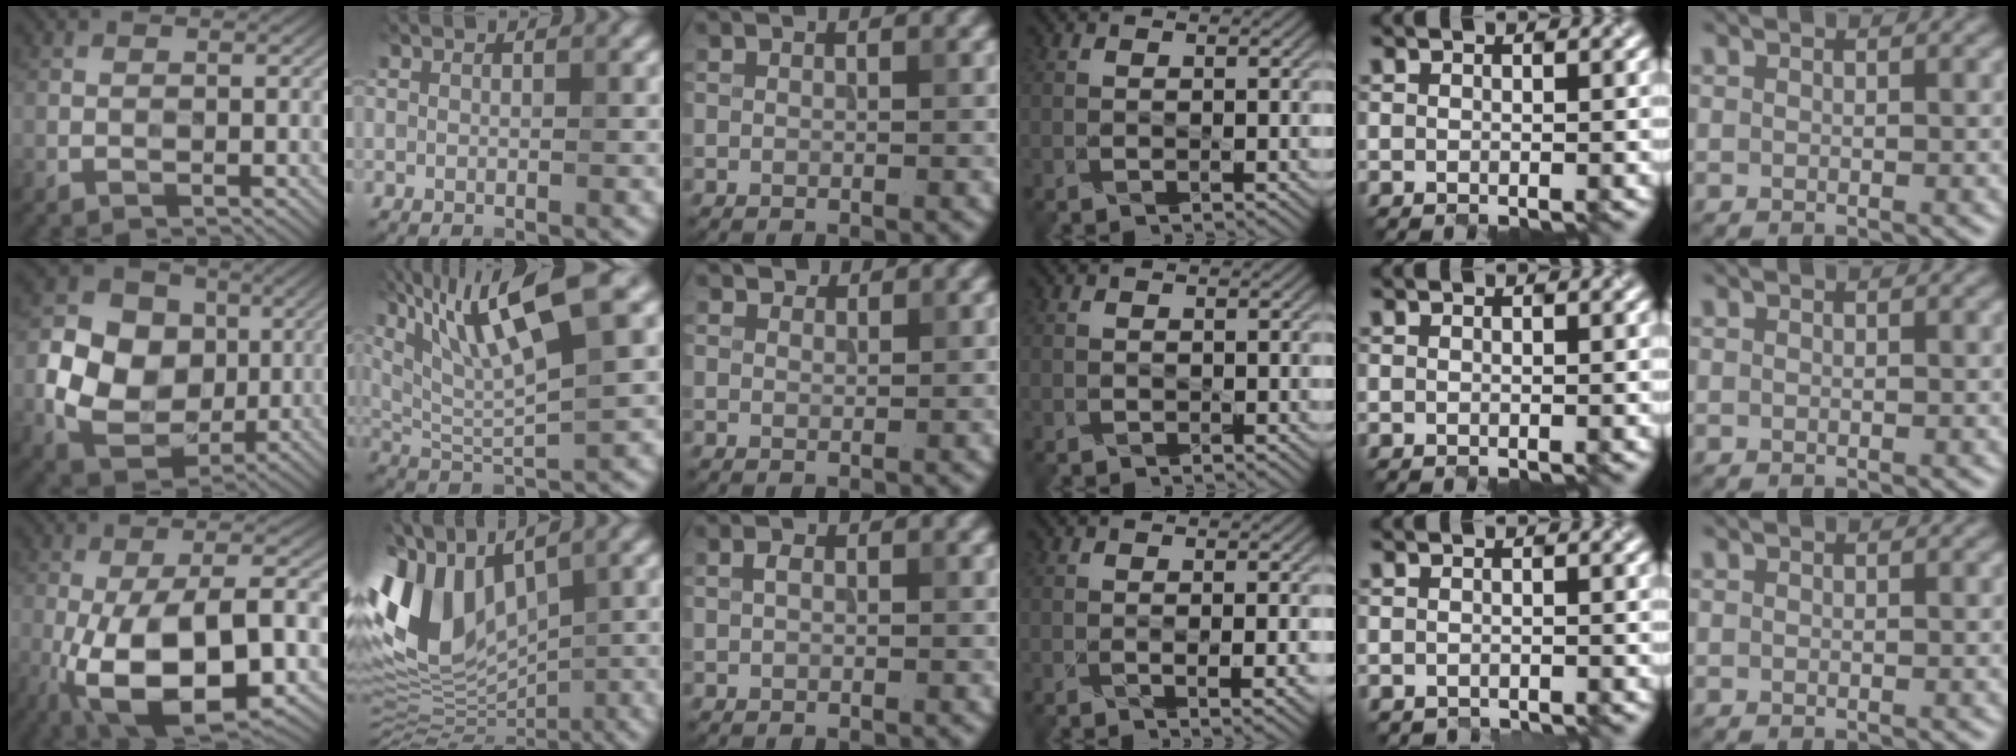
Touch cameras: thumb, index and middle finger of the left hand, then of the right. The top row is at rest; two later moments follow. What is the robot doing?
{"motion": "close", "object": "folder"}